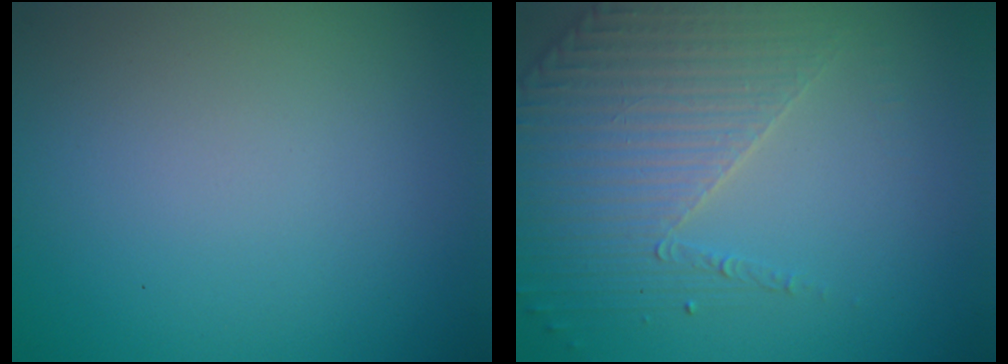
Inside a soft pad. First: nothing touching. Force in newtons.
{"total": 4.0, "press": 3.6, "slide": 1.9}